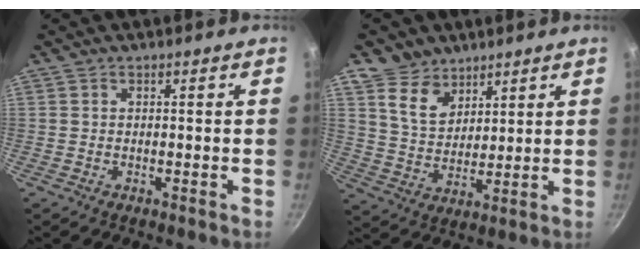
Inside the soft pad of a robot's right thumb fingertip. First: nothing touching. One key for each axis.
{"total": 8.2, "fx": 5.4, "fy": 5.7, "fz": 2.7, "tx": -0.015, "ty": -0.035, "tz": 0.104}